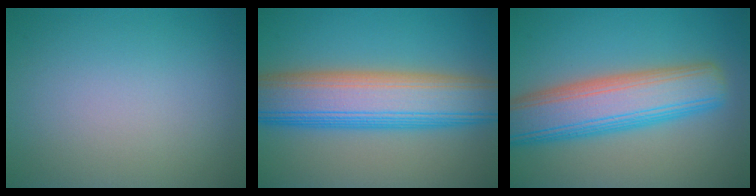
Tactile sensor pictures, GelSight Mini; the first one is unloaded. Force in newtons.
{"total": 10.9, "press": 10.9, "slide": 0.0}
{"total": 9.0, "press": 9.0, "slide": 0.3}